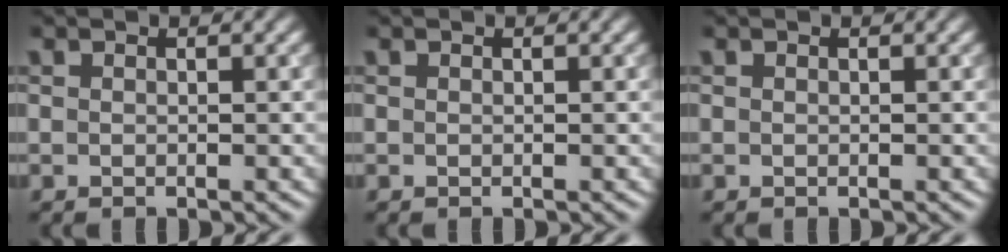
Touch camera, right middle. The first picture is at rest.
{"total": 0.0}
{"total": 0.0}